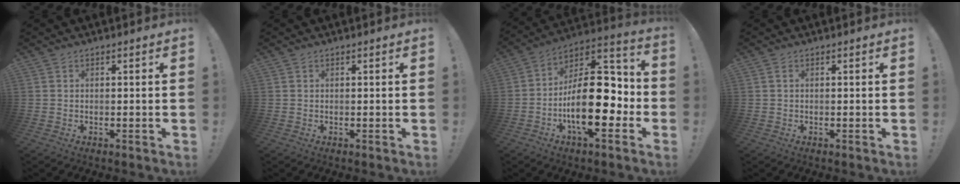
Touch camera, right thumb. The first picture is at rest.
{"total": 0.0}
{"total": 23.5, "force": [-4.4, 11.2, 20.2], "torque": [-0.330, 0.015, -0.062]}
{"total": 0.6, "force": [0.1, 0.2, 0.6], "torque": [-0.021, 0.006, 0.002]}